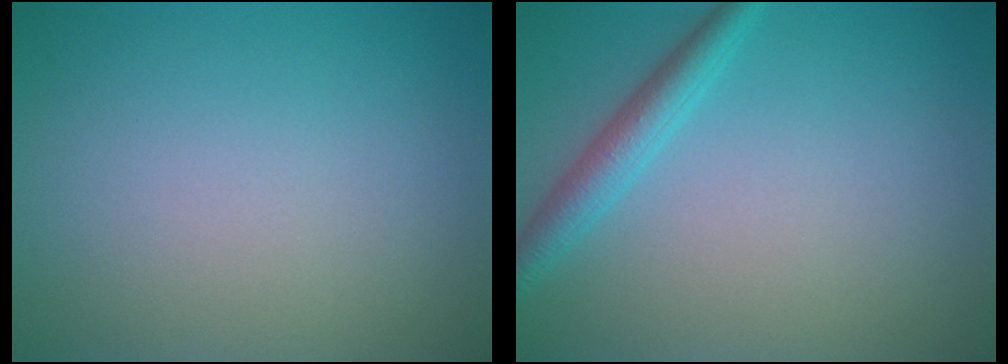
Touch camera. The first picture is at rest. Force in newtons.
{"total": 2.6, "press": 2.6, "slide": 0.1}